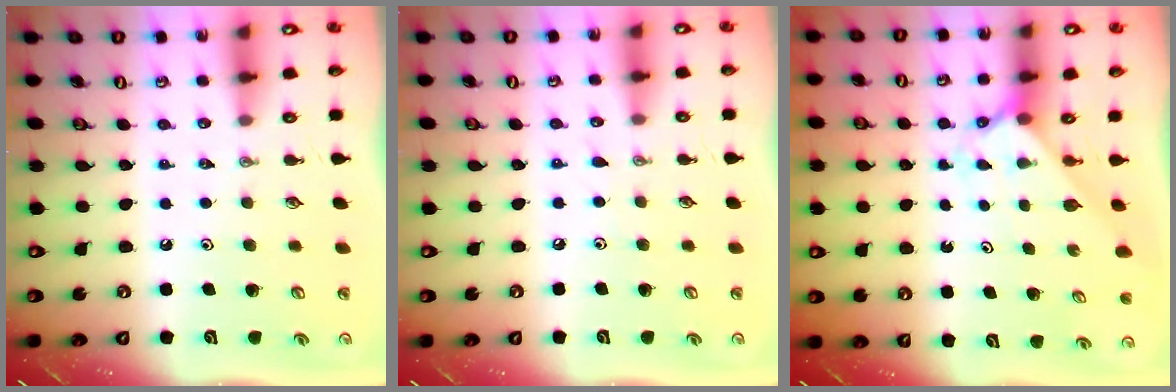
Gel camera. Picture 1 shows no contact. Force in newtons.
{"total": 3.0, "press": 3.0, "slide": 0.3}
{"total": 2.3, "press": 2.3, "slide": 0.2}